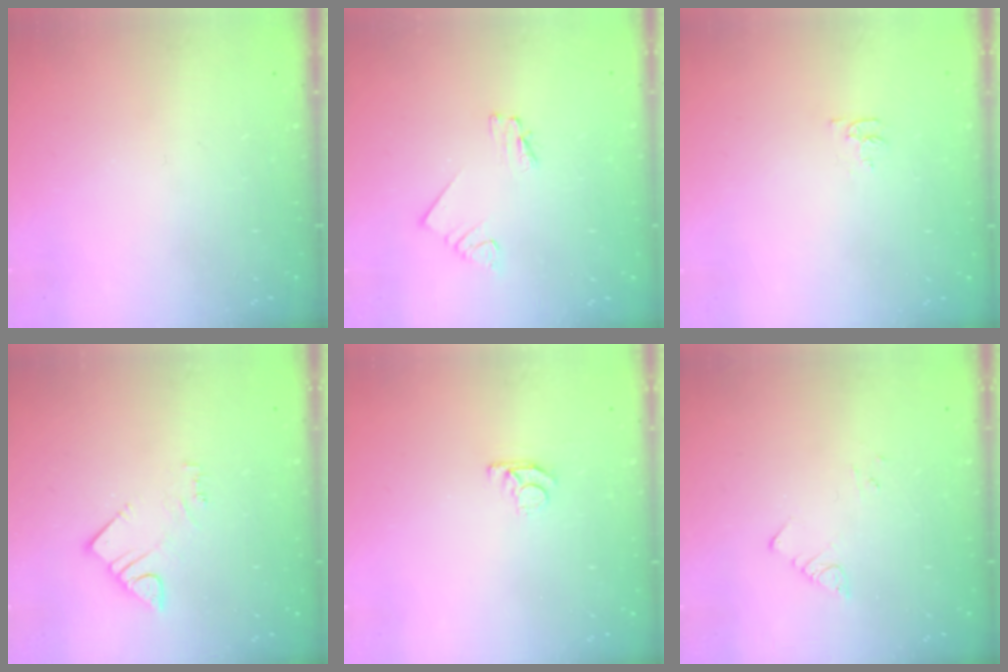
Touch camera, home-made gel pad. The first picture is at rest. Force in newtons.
{"total": 1.6, "press": 1.5, "slide": 0.2}
{"total": 4.0, "press": 3.9, "slide": 0.4}
{"total": 3.7, "press": 3.7, "slide": 0.3}
{"total": 4.6, "press": 4.6, "slide": 0.3}
{"total": 4.0, "press": 3.9, "slide": 0.5}